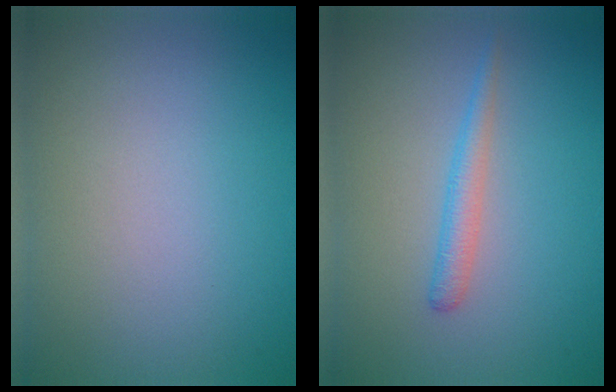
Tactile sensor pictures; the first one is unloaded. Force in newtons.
{"total": 1.7, "press": 1.7, "slide": 0.1}